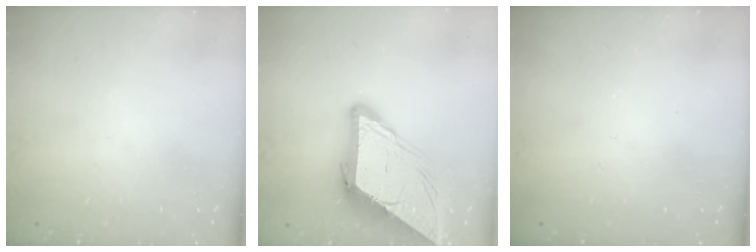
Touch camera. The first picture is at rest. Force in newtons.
{"total": 12.0, "press": 11.9, "slide": 1.2}
{"total": 0.0}